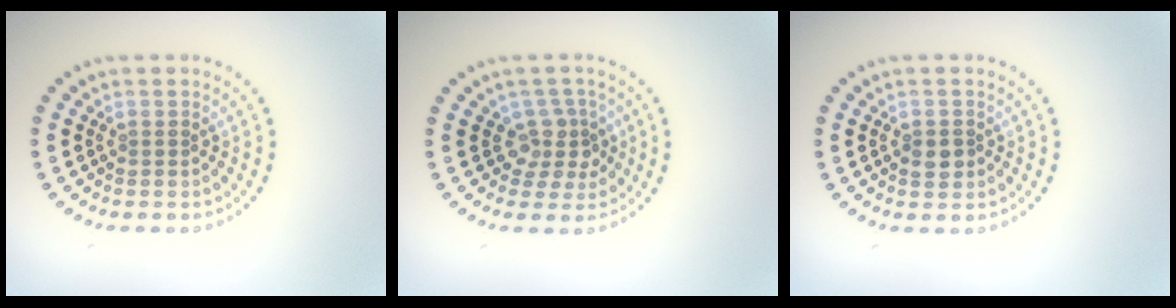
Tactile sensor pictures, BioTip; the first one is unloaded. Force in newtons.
{"total": 2.8, "press": 2.2, "slide": 1.8}
{"total": 1.7, "press": 1.7, "slide": 0.1}